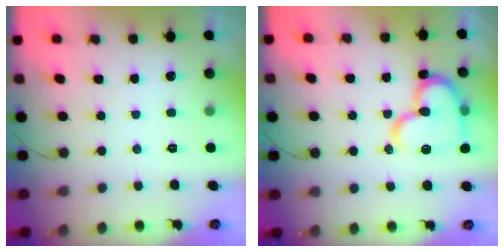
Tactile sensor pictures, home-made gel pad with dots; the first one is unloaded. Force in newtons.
{"total": 18.4, "press": 18.3, "slide": 1.8}